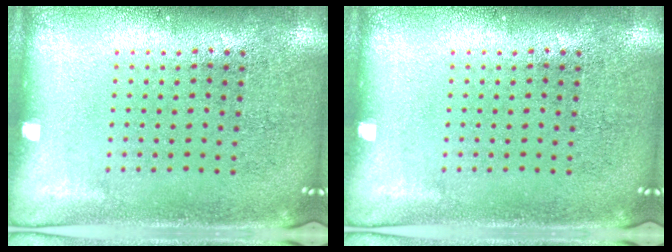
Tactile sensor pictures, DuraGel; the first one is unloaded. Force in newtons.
{"total": 0.0}